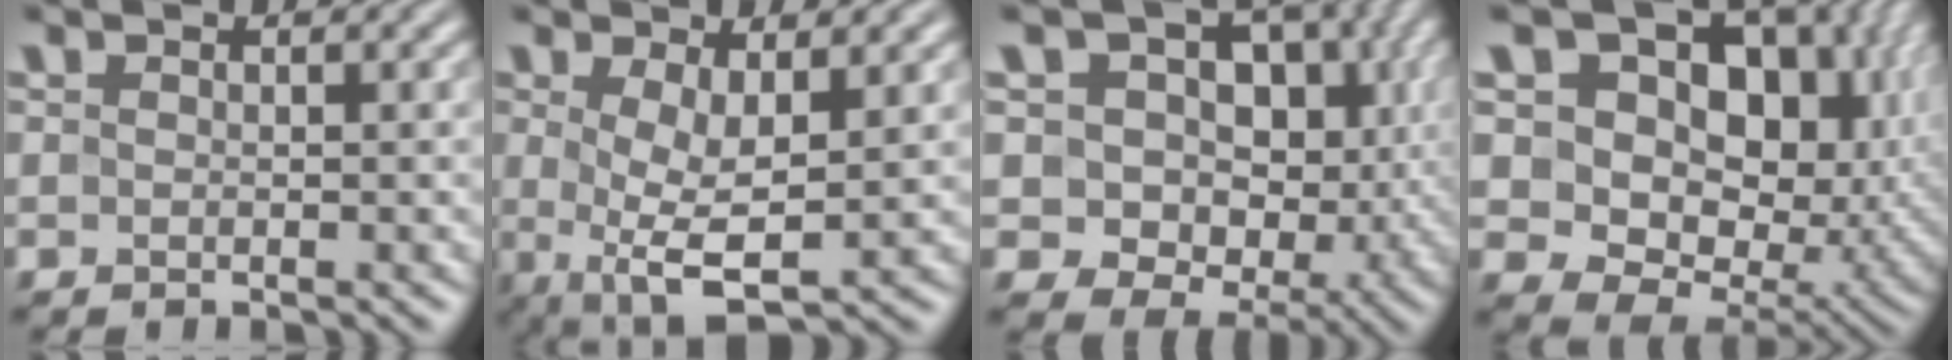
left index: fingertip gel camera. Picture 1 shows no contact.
{"total": 5.1, "force": [0.5, 1.7, 4.8], "torque": [-0.093, -0.010, 0.013]}
{"total": 9.0, "force": [1.4, 7.2, 5.3], "torque": [-0.066, -0.004, 0.013]}
{"total": 16.8, "force": [5.0, 11.6, 11.1], "torque": [-0.180, 0.027, 0.106]}